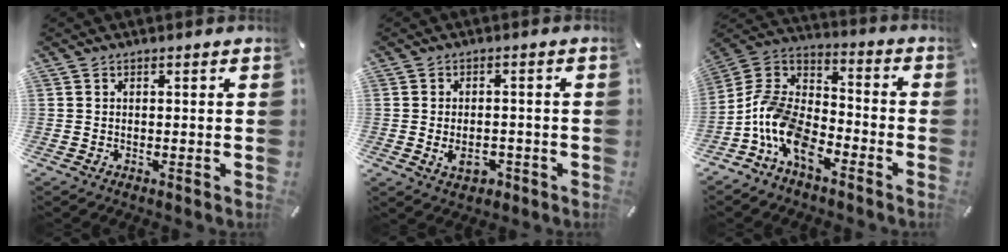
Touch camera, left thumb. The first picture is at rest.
{"total": 5.0, "force": [-1.5, 3.3, 3.4], "torque": [-0.053, -0.004, -0.028]}
{"total": 12.6, "force": [-7.9, 7.1, 6.8], "torque": [-0.151, 0.028, -0.156]}